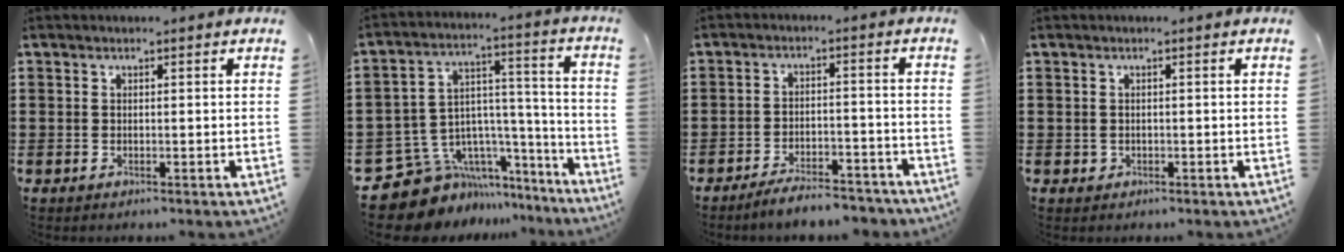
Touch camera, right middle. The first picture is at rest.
{"total": 10.2, "force": [-8.0, 5.9, 2.4], "torque": [-0.076, 0.000, -0.146]}
{"total": 5.2, "force": [-4.8, 0.4, 1.8], "torque": [-0.036, -0.002, -0.094]}
{"total": 0.6, "force": [-0.1, 0.6, 0.1], "torque": [-0.005, 0.004, -0.003]}